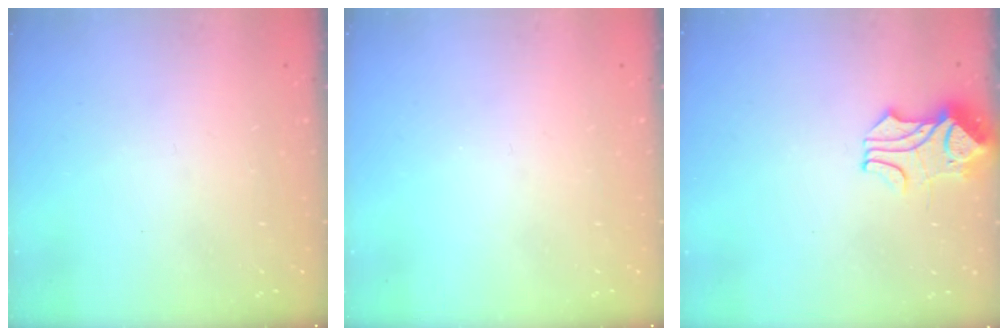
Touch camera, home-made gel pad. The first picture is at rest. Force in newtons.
{"total": 0.0}
{"total": 1.7, "press": 1.3, "slide": 1.1}